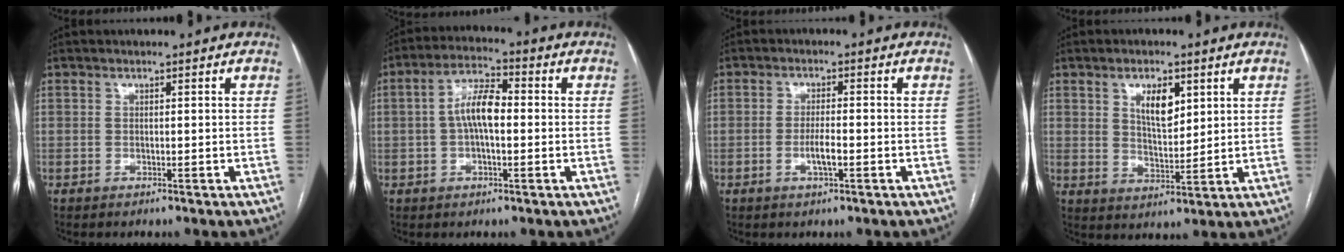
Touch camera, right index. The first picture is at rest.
{"total": 7.2, "force": [-0.1, 2.6, 6.7], "torque": [-0.133, 0.020, -0.007]}
{"total": 3.3, "force": [-1.2, 0.5, 3.1], "torque": [-0.060, 0.000, -0.021]}
{"total": 6.1, "force": [2.6, 2.6, 4.8], "torque": [-0.085, 0.000, 0.052]}